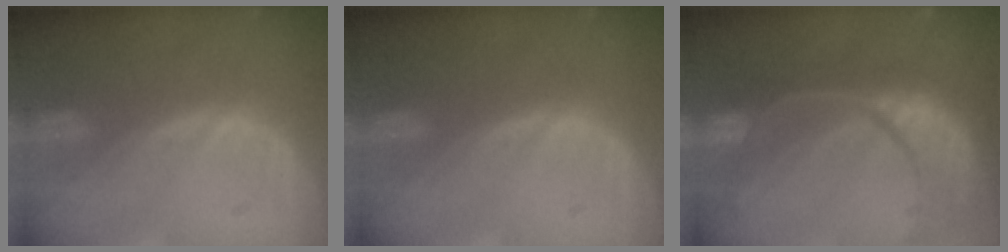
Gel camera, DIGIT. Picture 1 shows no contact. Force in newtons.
{"total": 0.0}
{"total": 13.5, "press": 10.8, "slide": 8.0}